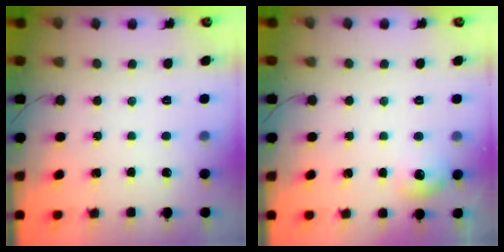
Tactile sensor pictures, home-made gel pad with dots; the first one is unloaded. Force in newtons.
{"total": 6.4, "press": 6.2, "slide": 1.4}